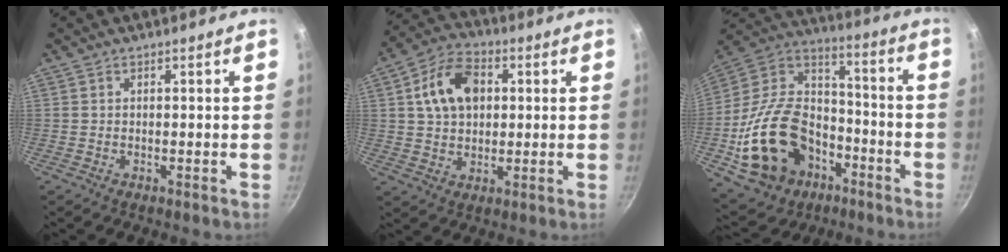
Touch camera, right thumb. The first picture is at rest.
{"total": 12.2, "force": [2.7, 8.6, 8.2], "torque": [-0.123, 0.013, 0.036]}
{"total": 26.7, "force": [-9.2, 19.0, 16.4], "torque": [-0.261, 0.070, -0.148]}